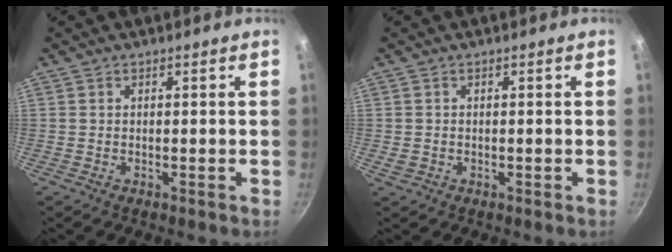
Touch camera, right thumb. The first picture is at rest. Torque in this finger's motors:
{"motor_torque": [0.19, -0.05, -0.06, -0.39, -0.02]}